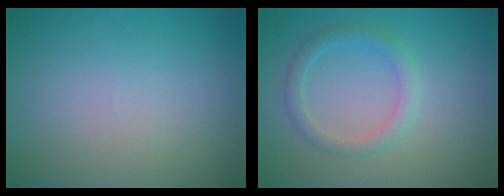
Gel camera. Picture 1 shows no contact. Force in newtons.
{"total": 2.1, "press": 2.1, "slide": 0.1}